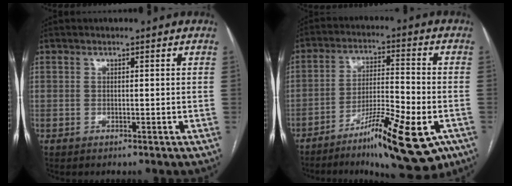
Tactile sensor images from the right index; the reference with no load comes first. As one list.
[{"total": 15.6, "force": [-8.8, 2.5, 12.6], "torque": [-0.174, -0.011, -0.135]}]